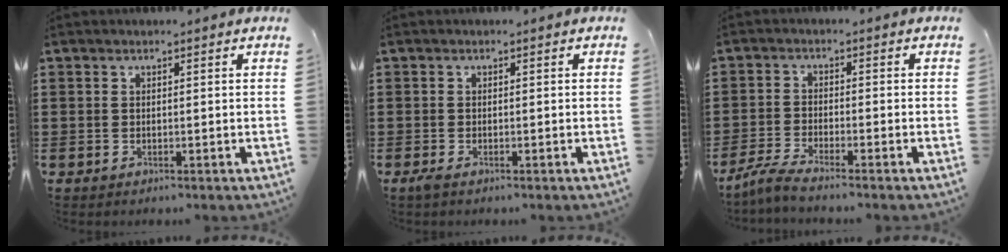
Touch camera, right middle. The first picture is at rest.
{"total": 0.5, "force": [-0.3, 0.1, 0.5], "torque": [-0.009, -0.004, -0.004]}
{"total": 3.3, "force": [-2.9, -0.4, 1.4], "torque": [-0.042, -0.009, -0.060]}